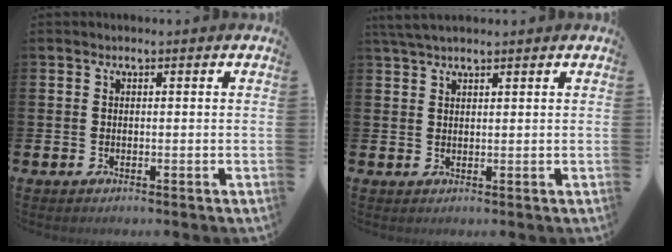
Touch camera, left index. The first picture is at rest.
{"total": 3.1, "force": [2.7, 0.7, 1.4], "torque": [-0.029, 0.000, 0.049]}